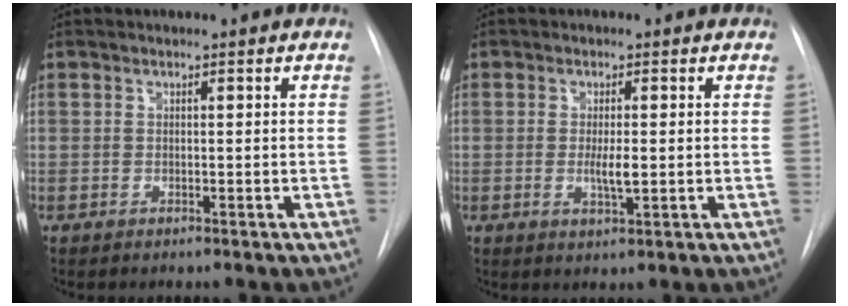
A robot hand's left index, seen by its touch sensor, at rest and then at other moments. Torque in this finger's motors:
{"motor_torque": [0.69, 0.02, 0.10, 0.03]}